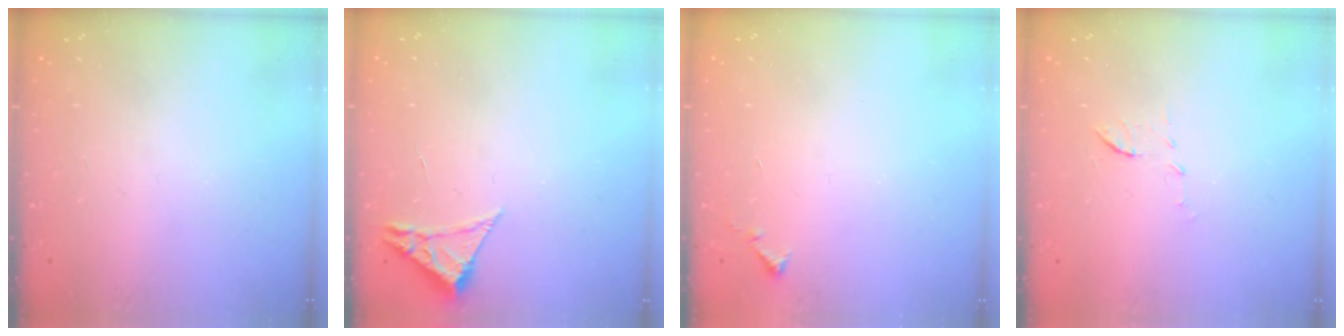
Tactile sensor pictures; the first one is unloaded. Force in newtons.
{"total": 2.3, "press": 2.3, "slide": 0.4}
{"total": 5.8, "press": 5.8, "slide": 0.4}
{"total": 5.7, "press": 5.6, "slide": 1.3}